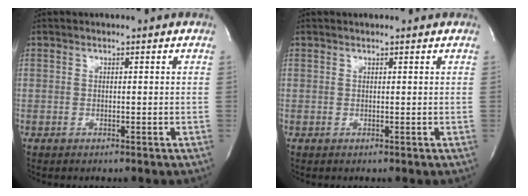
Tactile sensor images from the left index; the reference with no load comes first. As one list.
[{"total": 1.3, "force": [1.2, 0.2, 0.5], "torque": [-0.008, 0.012, 0.016]}]